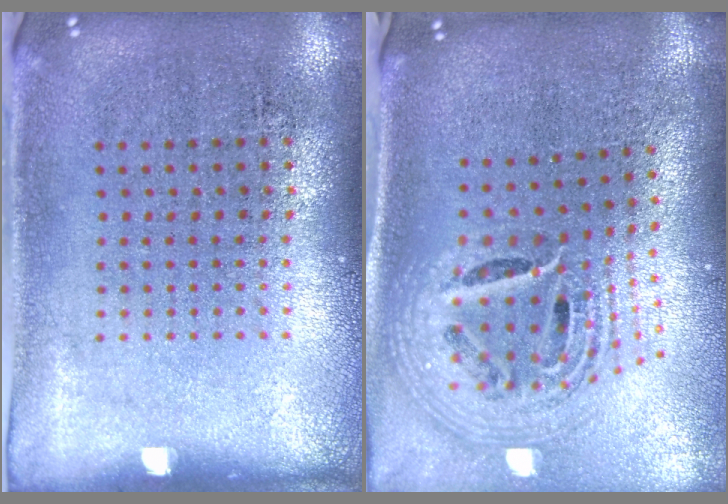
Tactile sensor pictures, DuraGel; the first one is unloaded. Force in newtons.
{"total": 2.5, "press": 1.7, "slide": 1.8}